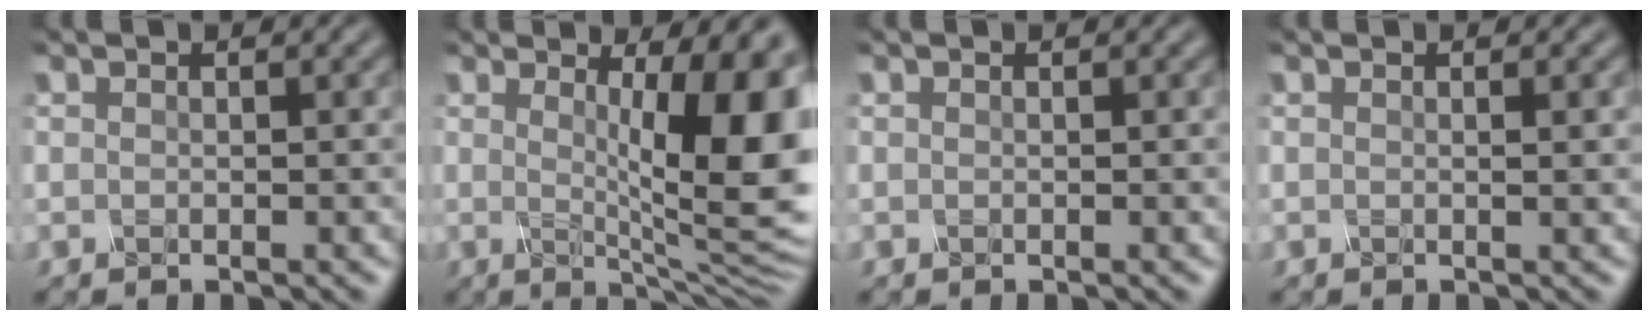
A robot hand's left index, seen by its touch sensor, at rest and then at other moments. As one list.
[{"total": 11.7, "force": [1.5, 3.1, 11.2], "torque": [-0.129, -0.014, 0.025]}, {"total": 0.0}, {"total": 1.3, "force": [0.1, 0.4, 1.2], "torque": [-0.010, 0.003, -0.003]}]